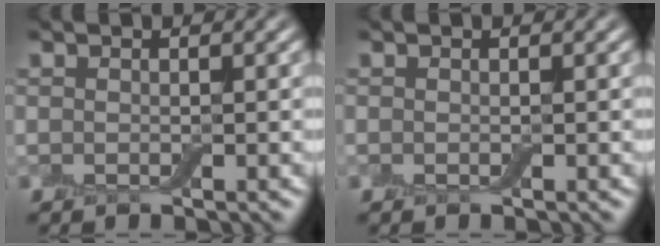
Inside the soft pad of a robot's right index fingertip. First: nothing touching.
{"total": 0.0}